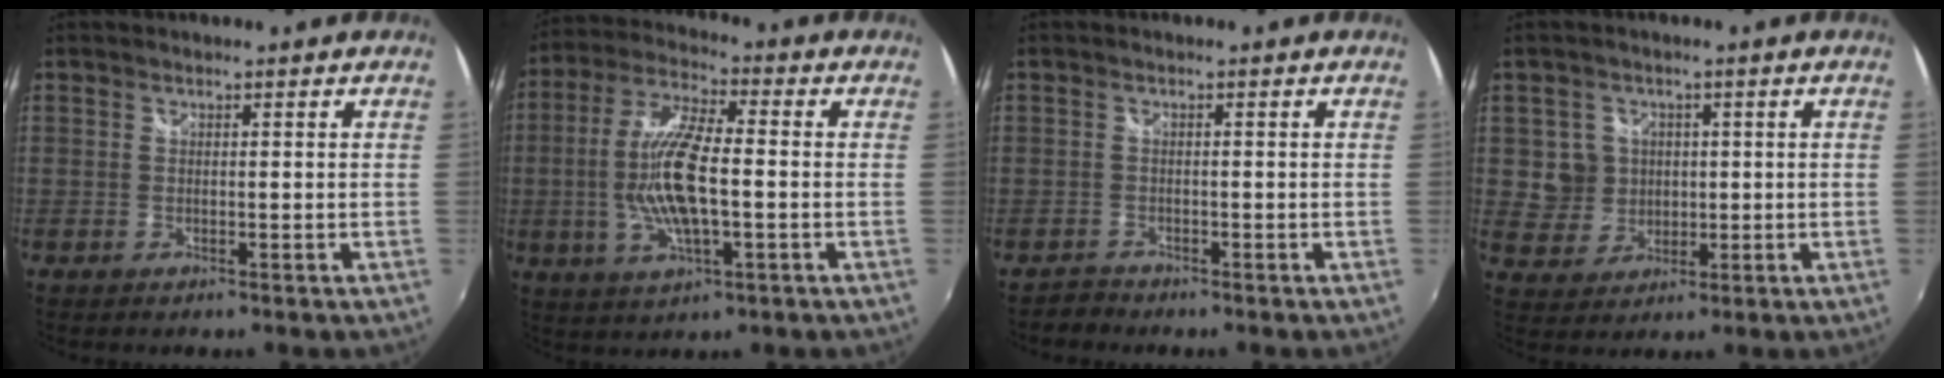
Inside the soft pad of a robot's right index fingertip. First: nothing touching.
{"total": 13.1, "force": [-1.5, 4.0, 12.4], "torque": [-0.252, 0.001, -0.030]}
{"total": 1.7, "force": [-1.4, 0.8, -0.5], "torque": [0.004, 0.006, -0.027]}
{"total": 6.1, "force": [0.7, 6.0, 1.1], "torque": [-0.030, 0.012, 0.023]}